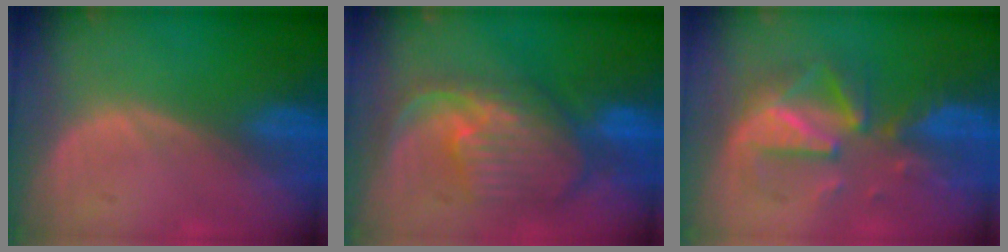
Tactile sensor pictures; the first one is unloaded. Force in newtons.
{"total": 10.7, "press": 9.5, "slide": 4.9}
{"total": 8.0, "press": 8.0, "slide": 0.6}